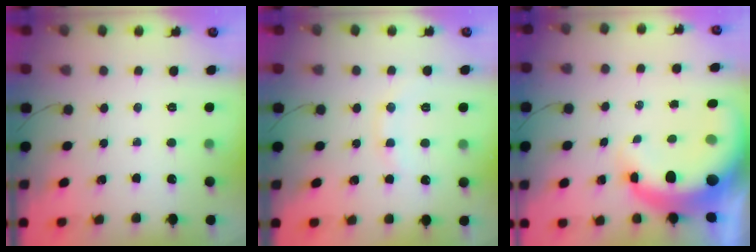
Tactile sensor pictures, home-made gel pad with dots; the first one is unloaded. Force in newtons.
{"total": 8.6, "press": 8.6, "slide": 1.0}
{"total": 11.8, "press": 11.6, "slide": 2.4}